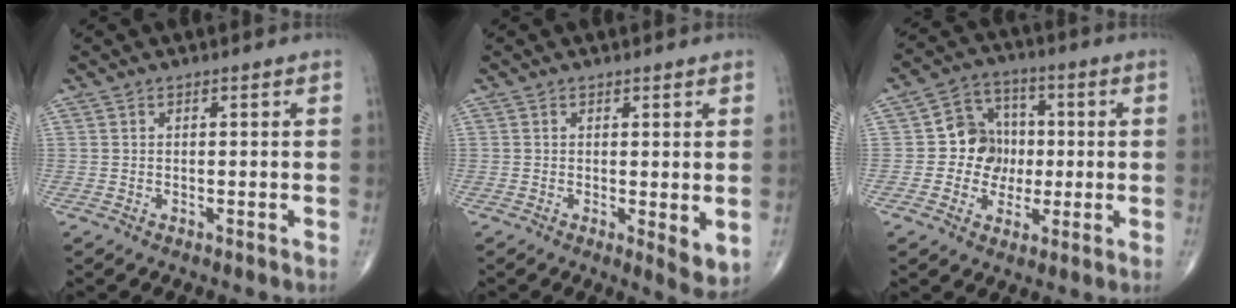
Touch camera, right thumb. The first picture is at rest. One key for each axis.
{"total": 4.2, "fx": 0.0, "fy": 1.3, "fz": 4.0, "tx": -0.057, "ty": -0.015, "tz": 0.000}
{"total": 9.3, "fx": -0.4, "fy": 8.4, "fz": 4.0, "tx": -0.012, "ty": 0.019, "tz": -0.015}